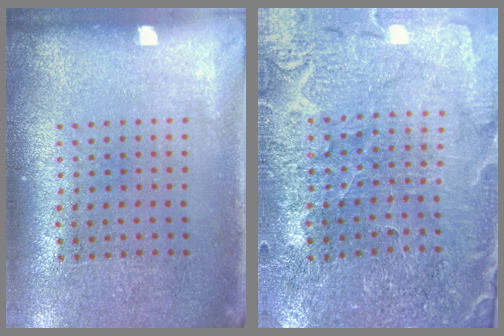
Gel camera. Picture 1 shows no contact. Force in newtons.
{"total": 1.8, "press": 1.8, "slide": 0.2}